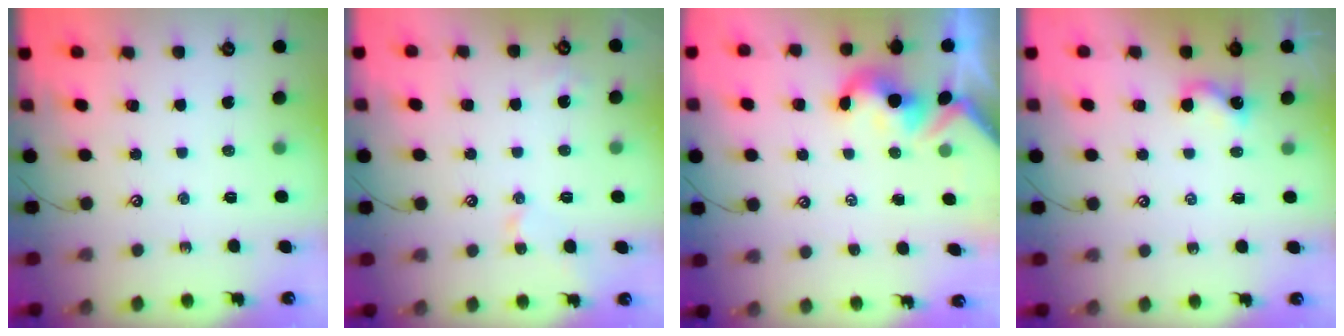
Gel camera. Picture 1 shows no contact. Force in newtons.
{"total": 3.0, "press": 3.0, "slide": 0.5}
{"total": 2.2, "press": 2.1, "slide": 0.6}
{"total": 2.6, "press": 2.5, "slide": 0.5}